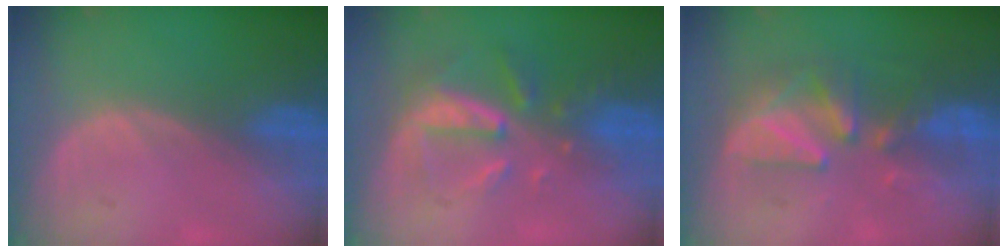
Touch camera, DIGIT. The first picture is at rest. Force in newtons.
{"total": 8.1, "press": 7.3, "slide": 3.4}
{"total": 7.6, "press": 7.5, "slide": 1.4}